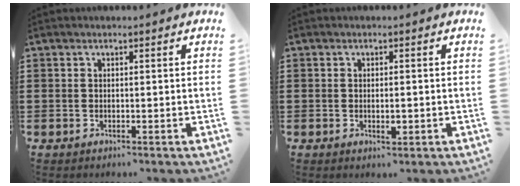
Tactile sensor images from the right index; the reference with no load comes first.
{"total": 1.9, "force": [-0.4, 0.7, 1.8], "torque": [-0.032, 0.000, -0.007]}